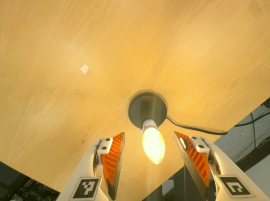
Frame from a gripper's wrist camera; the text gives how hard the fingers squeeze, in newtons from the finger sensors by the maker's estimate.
{"total": 0.0}